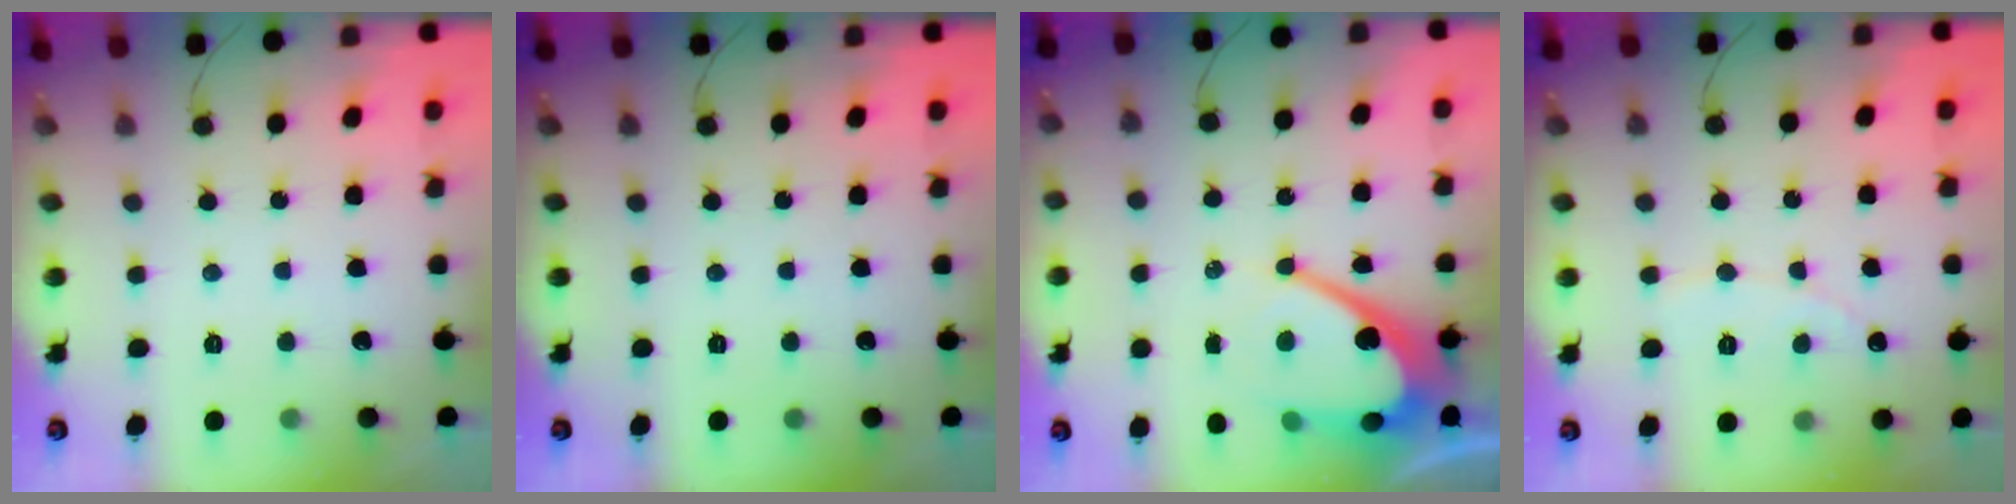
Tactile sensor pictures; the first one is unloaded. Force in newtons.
{"total": 0.0}
{"total": 13.7, "press": 13.6, "slide": 1.2}
{"total": 2.9, "press": 2.9, "slide": 0.3}